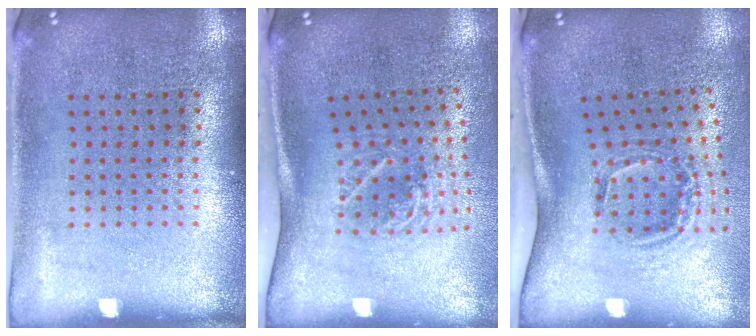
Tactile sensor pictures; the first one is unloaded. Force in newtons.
{"total": 2.0, "press": 1.4, "slide": 1.4}
{"total": 2.0, "press": 1.2, "slide": 1.6}